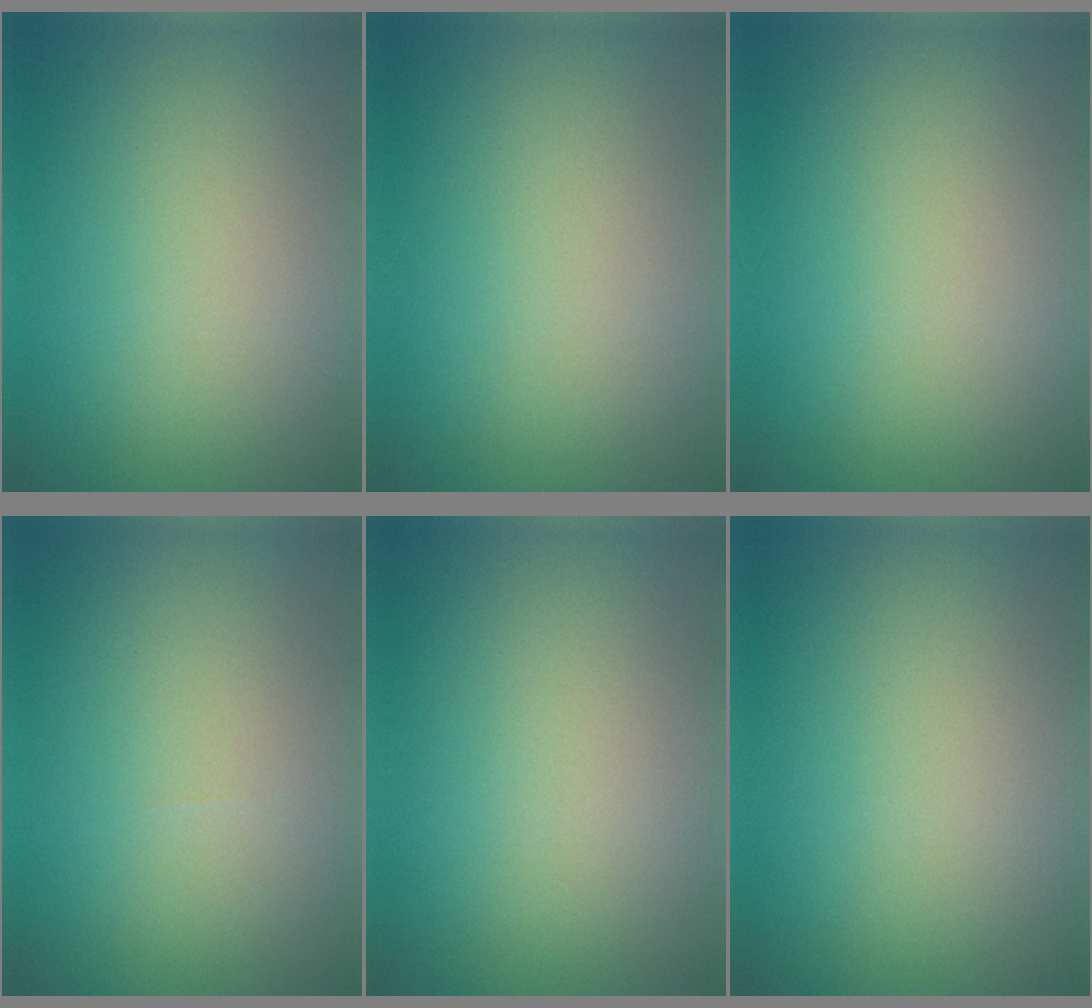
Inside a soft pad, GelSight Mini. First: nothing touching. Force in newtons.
{"total": 0.0}
{"total": 0.0}
{"total": 0.0}
{"total": 0.0}
{"total": 0.0}